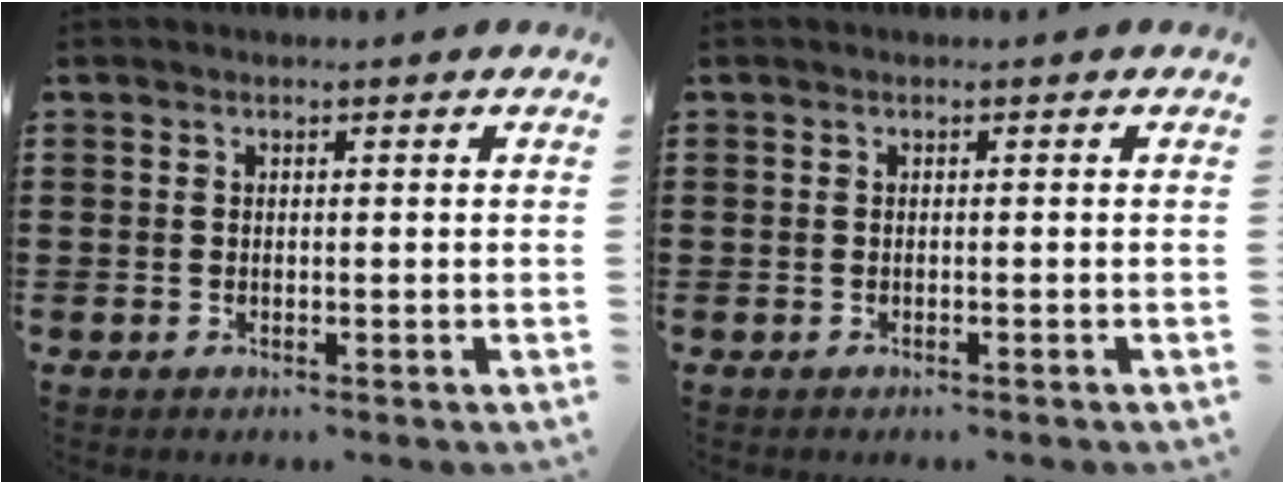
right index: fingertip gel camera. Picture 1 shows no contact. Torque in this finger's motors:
{"motor_torque": [-0.90, 1.24, -0.55, -0.21]}